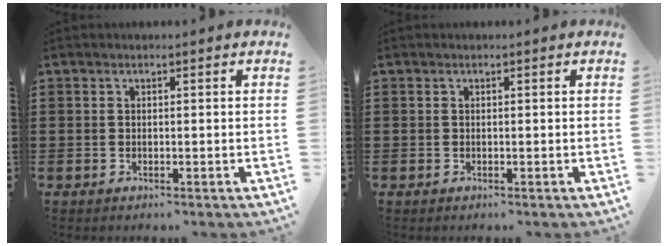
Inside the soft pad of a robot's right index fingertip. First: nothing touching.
{"total": 0.0}